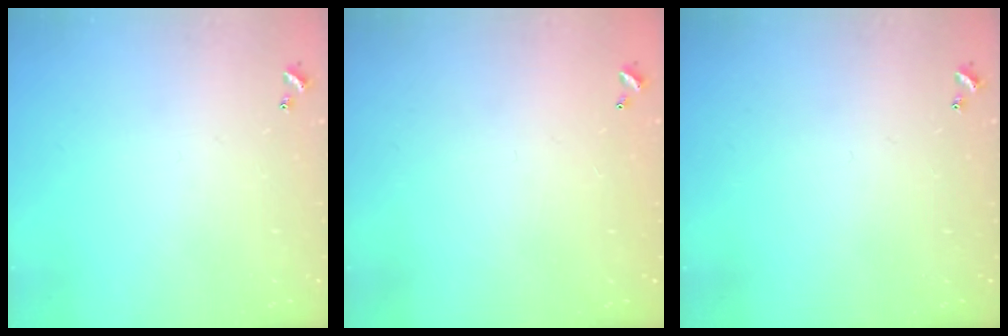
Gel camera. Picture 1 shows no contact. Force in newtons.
{"total": 2.9, "press": 2.9, "slide": 0.1}
{"total": 0.0}